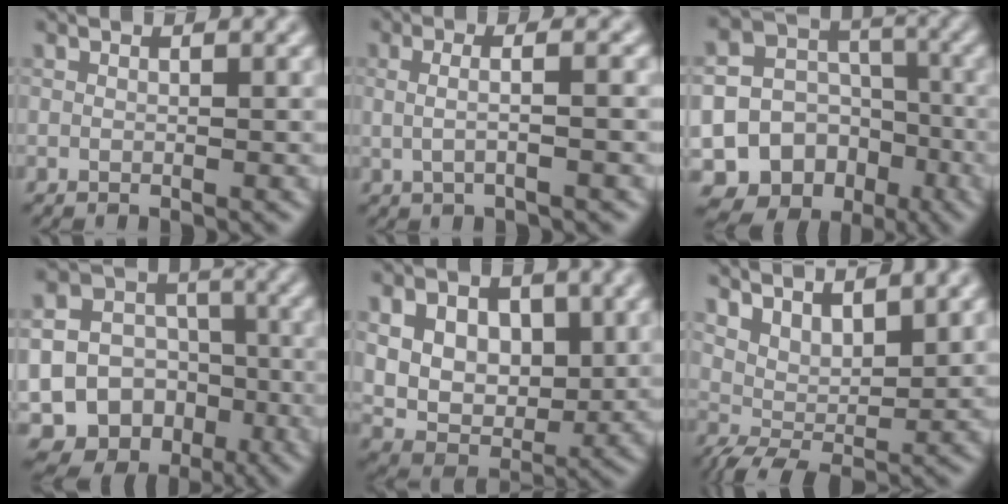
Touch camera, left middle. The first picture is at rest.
{"total": 4.3, "force": [0.6, 2.0, 3.8], "torque": [-0.036, 0.007, -0.012]}
{"total": 20.2, "force": [-10.4, 16.7, 4.5], "torque": [-0.099, -0.067, -0.165]}
{"total": 20.7, "force": [-7.7, 18.4, 5.6], "torque": [-0.131, -0.055, -0.129]}
{"total": 9.4, "force": [2.7, 6.8, 6.0], "torque": [-0.113, 0.007, 0.046]}
{"total": 4.5, "force": [3.4, 1.4, 2.7], "torque": [-0.051, -0.003, 0.063]}